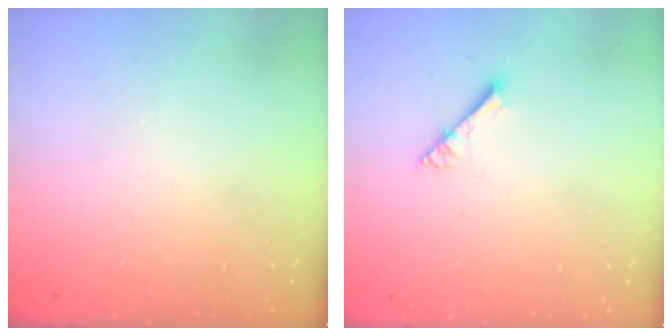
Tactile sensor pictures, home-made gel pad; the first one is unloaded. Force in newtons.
{"total": 2.9, "press": 2.9, "slide": 0.3}